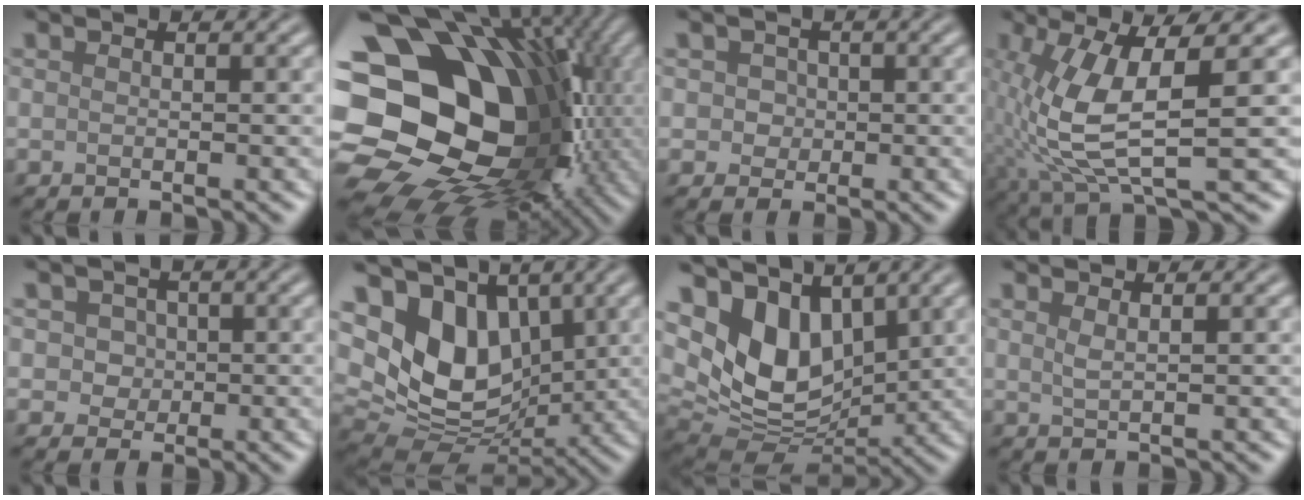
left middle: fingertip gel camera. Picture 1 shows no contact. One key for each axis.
{"total": 22.1, "fx": -0.6, "fy": 17.2, "fz": 13.9, "tx": -0.248, "ty": -0.028, "tz": -0.016}
{"total": 2.0, "fx": 0.5, "fy": 1.8, "fz": 0.8, "tx": -0.004, "ty": 0.011, "tz": 0.003}
{"total": 7.9, "fx": -0.1, "fy": 2.2, "fz": 7.6, "tx": -0.168, "ty": -0.006, "tz": 0.001}
{"total": 2.9, "fx": 0.9, "fy": 2.4, "fz": 1.3, "tx": -0.015, "ty": 0.012, "tz": 0.010}
{"total": 11.3, "fx": 3.2, "fy": 8.0, "fz": 7.4, "tx": -0.155, "ty": -0.005, "tz": 0.053}
{"total": 9.0, "fx": 3.7, "fy": 5.8, "fz": 5.8, "tx": -0.130, "ty": -0.012, "tz": 0.061}
{"total": 1.3, "fx": 0.8, "fy": 0.5, "fz": 1.0, "tx": -0.016, "ty": 0.000, "tz": 0.012}